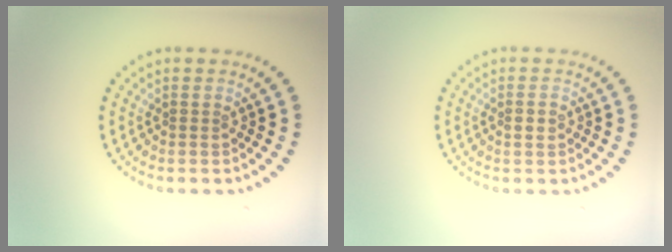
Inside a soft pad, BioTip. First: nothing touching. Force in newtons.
{"total": 1.2, "press": 1.2, "slide": 0.2}